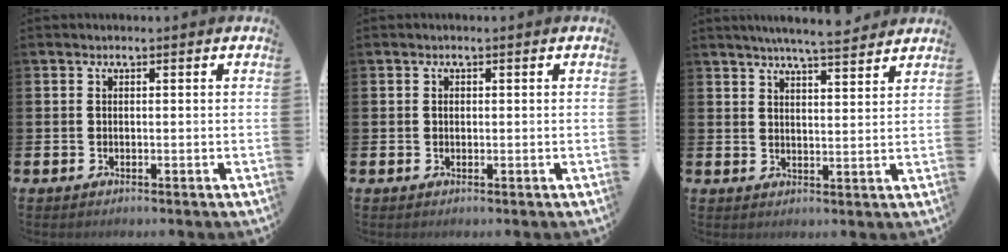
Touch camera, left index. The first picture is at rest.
{"total": 0.5, "force": [0.1, 0.4, 0.3], "torque": [0.002, 0.001, -0.001]}
{"total": 5.6, "force": [5.4, -0.3, 1.4], "torque": [-0.040, -0.024, 0.097]}